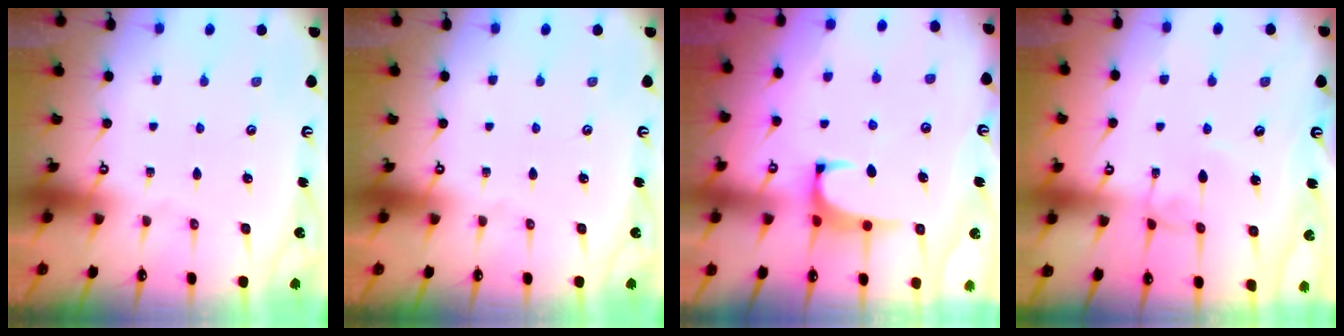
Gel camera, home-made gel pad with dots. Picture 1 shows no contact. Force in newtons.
{"total": 0.0}
{"total": 0.9, "press": 0.6, "slide": 0.7}
{"total": 1.1, "press": 1.0, "slide": 0.3}